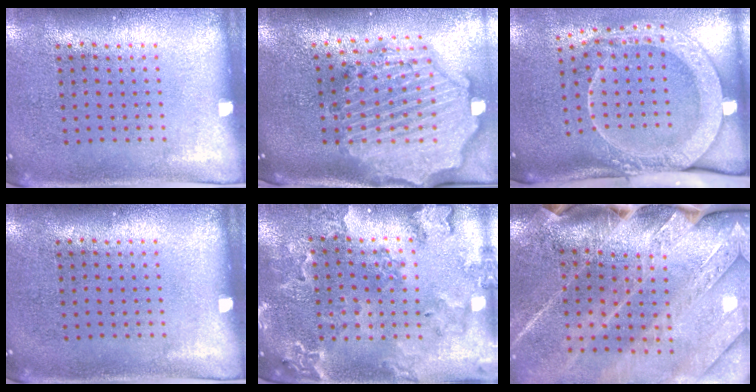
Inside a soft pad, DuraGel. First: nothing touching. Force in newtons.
{"total": 3.8, "press": 3.1, "slide": 2.2}
{"total": 2.9, "press": 2.1, "slide": 2.0}
{"total": 0.0}
{"total": 1.8, "press": 1.8, "slide": 0.3}
{"total": 3.8, "press": 3.2, "slide": 2.1}